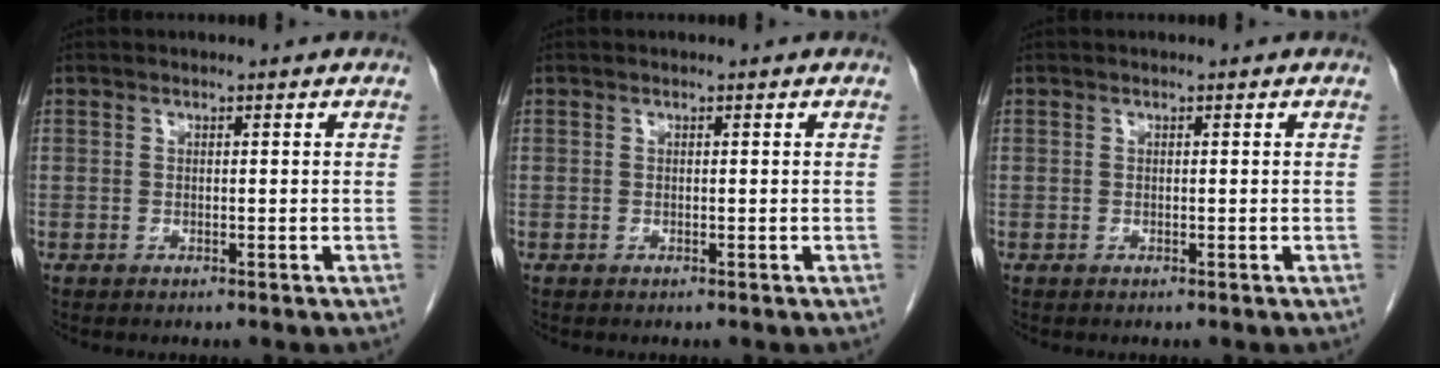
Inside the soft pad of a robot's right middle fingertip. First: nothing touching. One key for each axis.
{"total": 0.0}
{"total": 0.0}